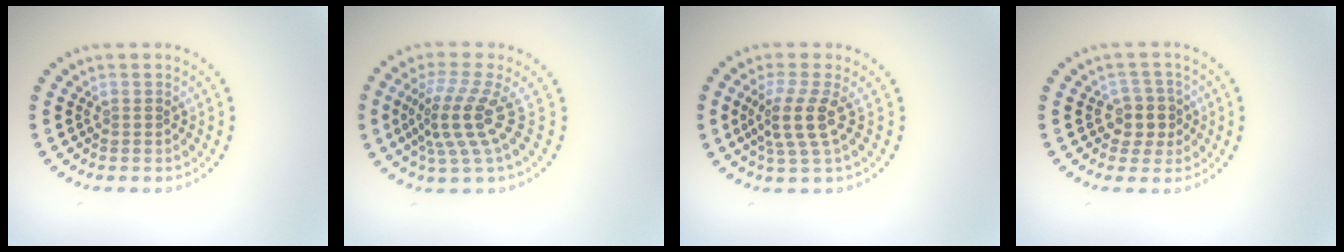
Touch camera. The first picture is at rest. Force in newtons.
{"total": 4.2, "press": 2.8, "slide": 3.1}
{"total": 3.5, "press": 2.6, "slide": 2.3}
{"total": 2.7, "press": 2.3, "slide": 1.4}